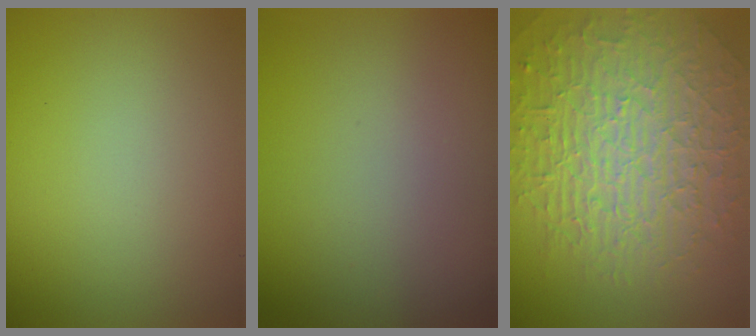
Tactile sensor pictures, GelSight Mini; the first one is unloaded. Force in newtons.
{"total": 0.0}
{"total": 9.7, "press": 6.3, "slide": 7.4}